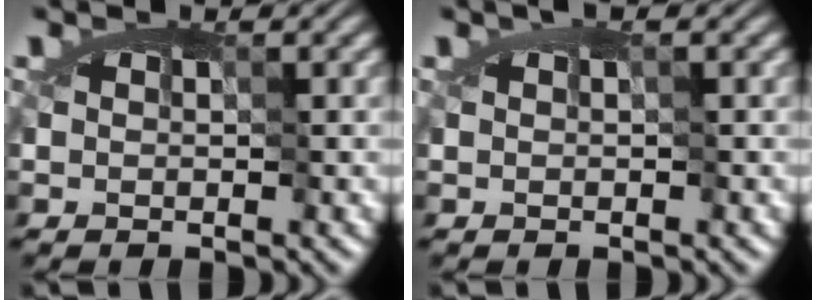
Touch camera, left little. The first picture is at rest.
{"total": 0.9, "force": [-0.1, 0.4, 0.8], "torque": [-0.022, 0.004, 0.001]}